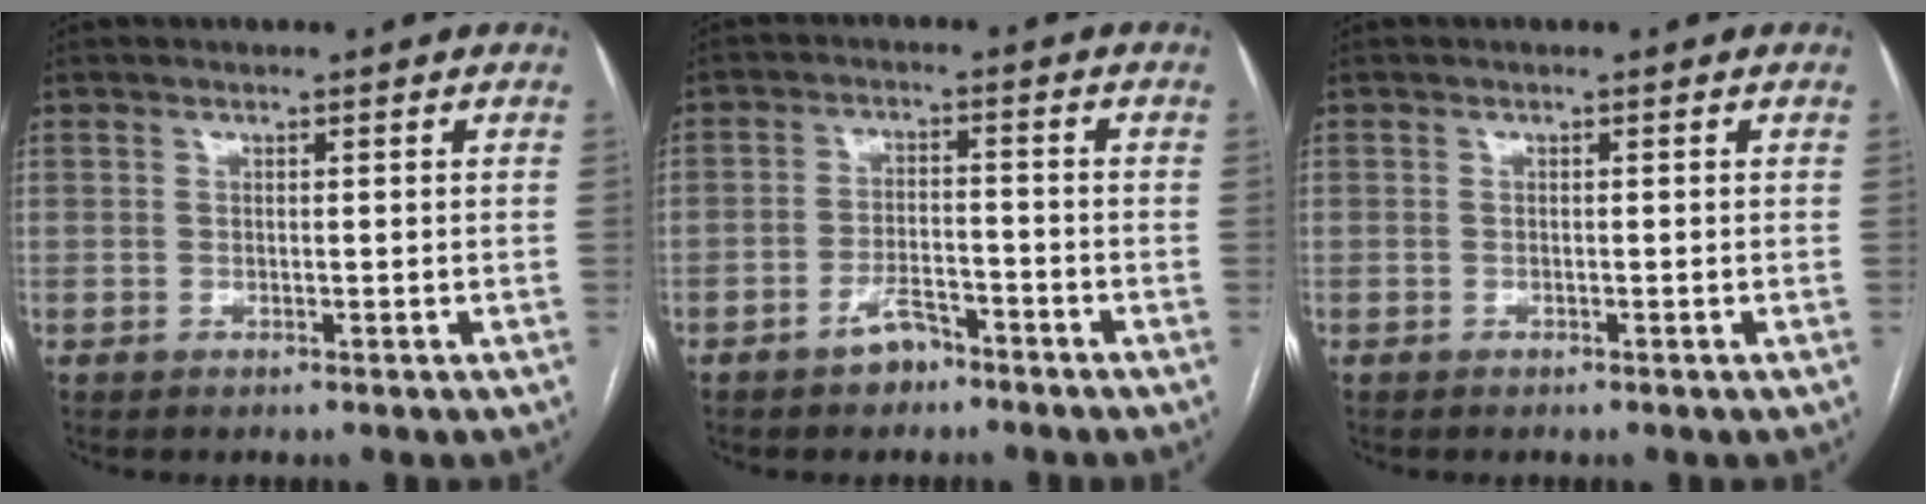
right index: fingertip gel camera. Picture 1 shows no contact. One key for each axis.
{"total": 4.1, "fx": -3.1, "fy": 1.8, "fz": 2.0, "tx": -0.035, "ty": 0.005, "tz": -0.050}
{"total": 0.0}